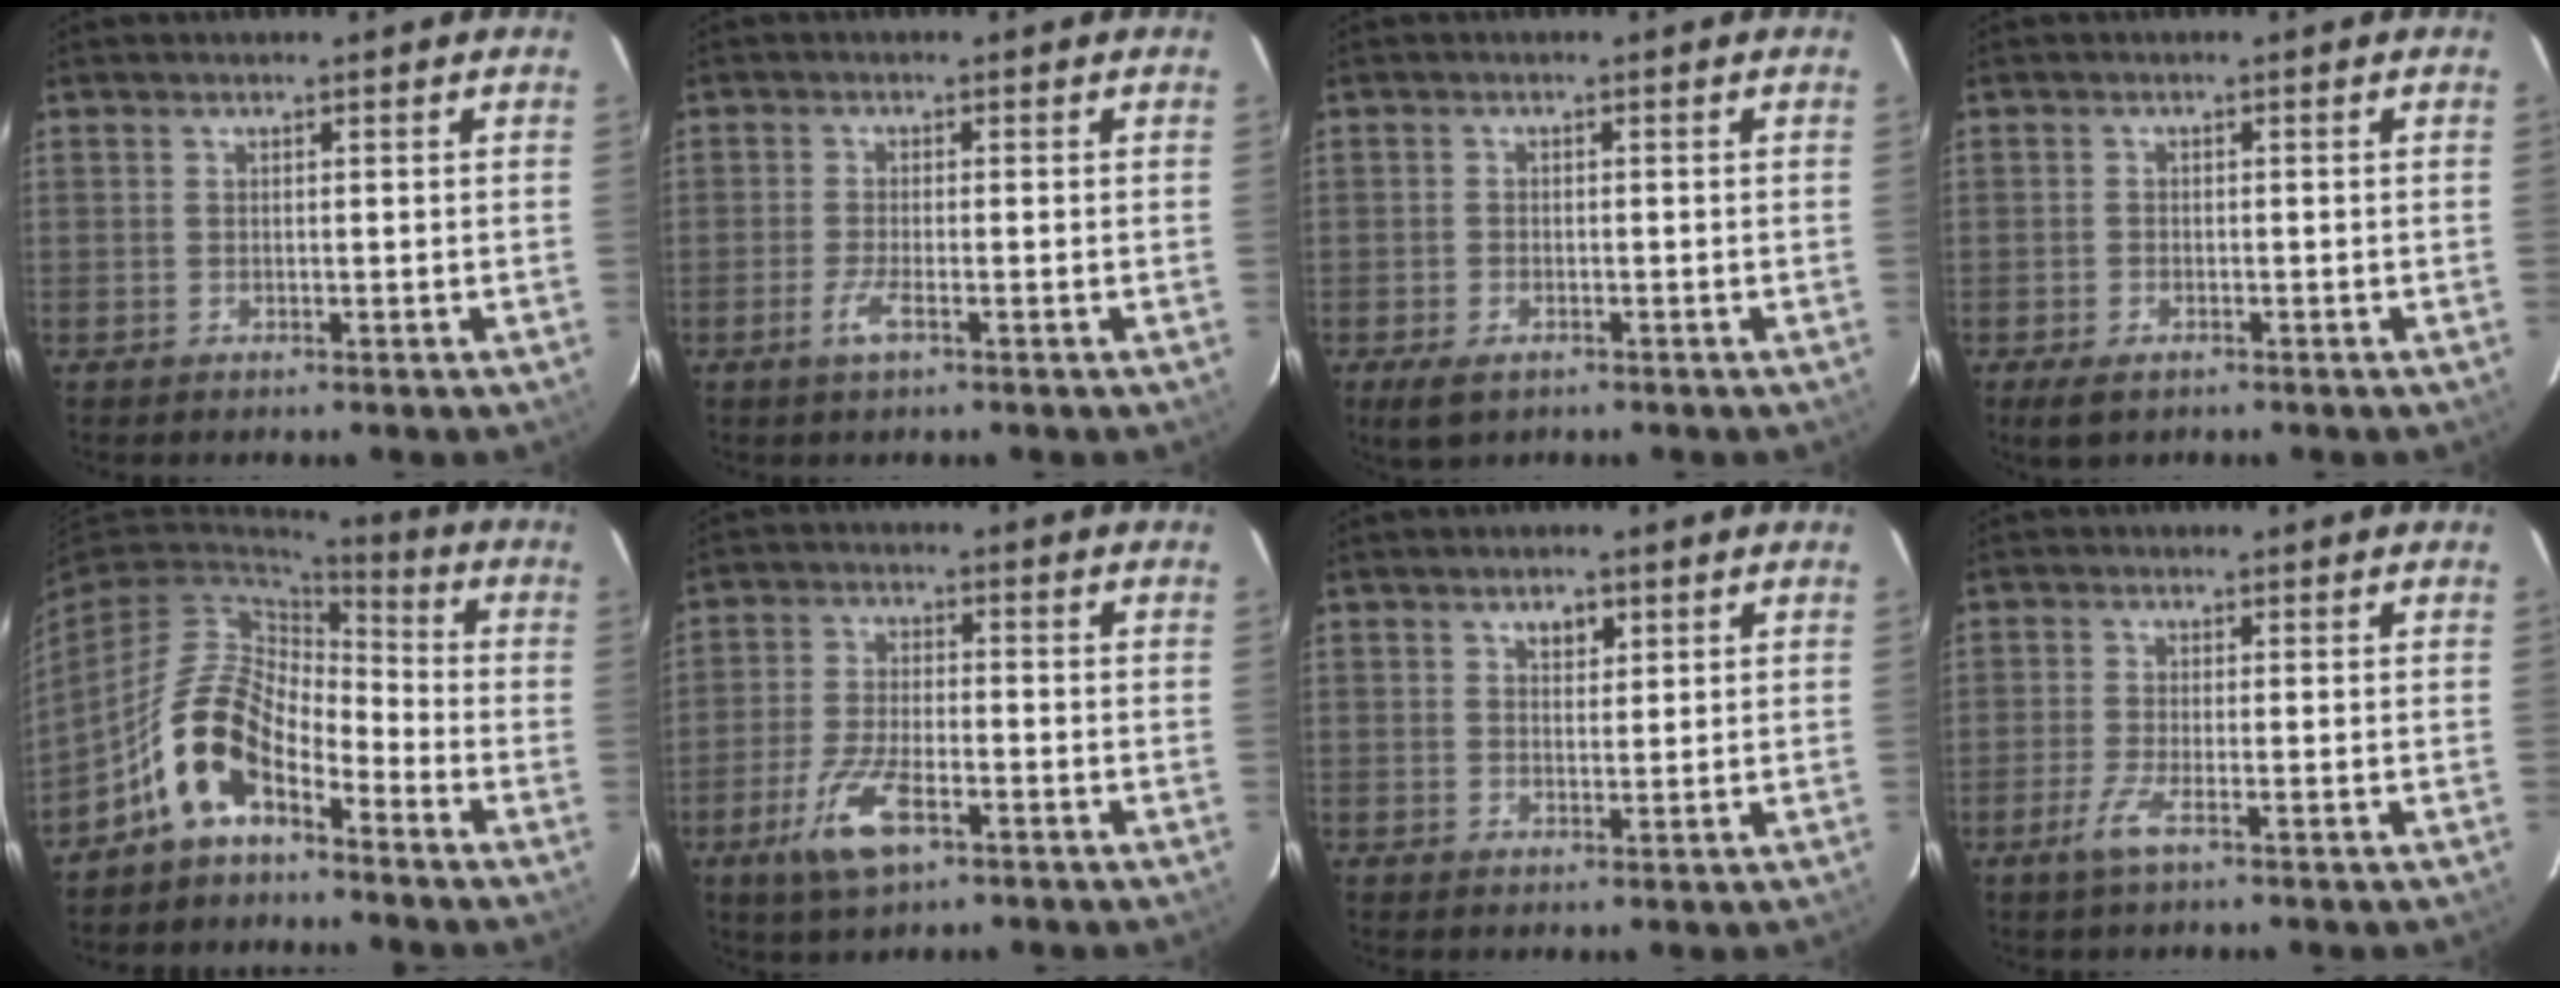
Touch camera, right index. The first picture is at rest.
{"total": 3.0, "force": [-1.6, 0.3, 2.6], "torque": [-0.056, -0.007, -0.032]}
{"total": 4.1, "force": [-2.5, 2.2, 2.4], "torque": [-0.058, -0.013, -0.045]}
{"total": 3.5, "force": [-2.3, 1.8, 2.0], "torque": [-0.047, -0.012, -0.041]}
{"total": 11.1, "force": [-6.6, 5.5, 7.0], "torque": [-0.141, 0.015, -0.130]}
{"total": 9.8, "force": [-5.0, 3.7, 7.6], "torque": [-0.168, -0.012, -0.092]}
{"total": 2.6, "force": [1.4, 1.6, 1.5], "torque": [-0.019, 0.005, 0.024]}
{"total": 3.4, "force": [-1.9, 0.0, 2.8], "torque": [-0.069, -0.009, -0.042]}